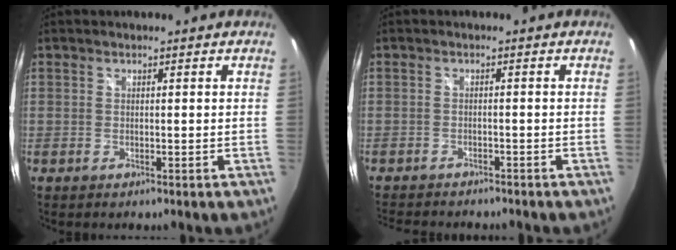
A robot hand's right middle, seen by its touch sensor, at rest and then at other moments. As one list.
[{"total": 6.6, "force": [-6.0, 1.7, 1.9], "torque": [-0.051, -0.012, -0.092]}]